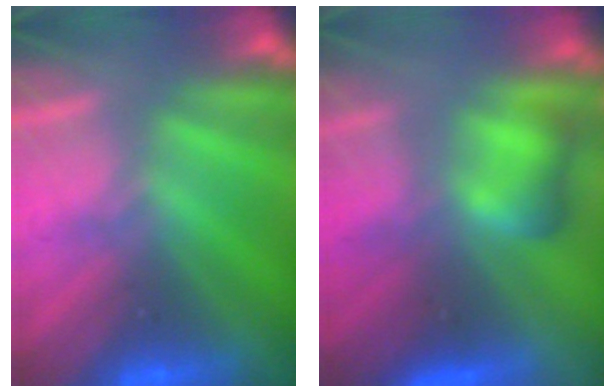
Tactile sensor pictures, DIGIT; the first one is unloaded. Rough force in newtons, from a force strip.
{"total": 5.7}